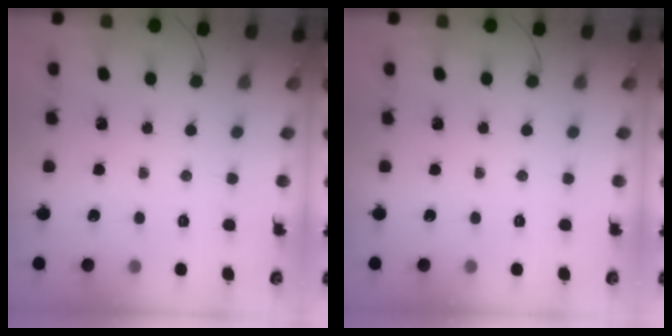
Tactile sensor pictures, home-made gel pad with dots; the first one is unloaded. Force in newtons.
{"total": 0.0}